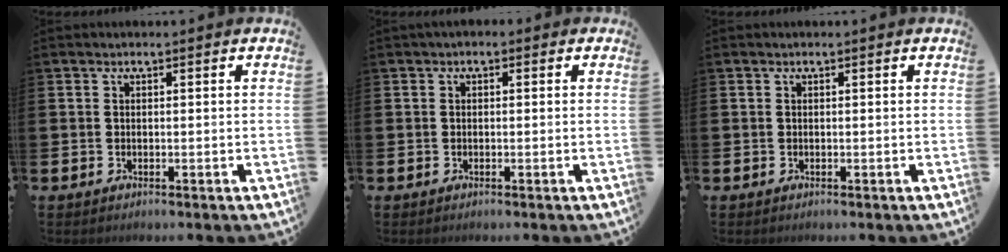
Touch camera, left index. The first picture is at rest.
{"total": 0.8, "force": [-0.3, 0.6, 0.4], "torque": [-0.006, 0.007, -0.008]}
{"total": 0.0}